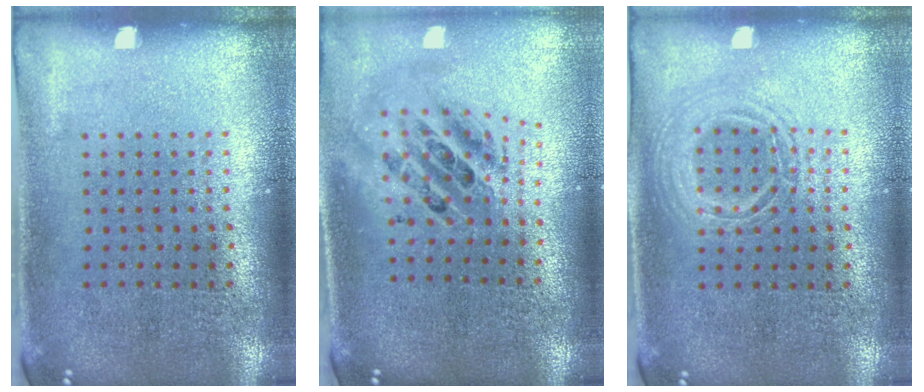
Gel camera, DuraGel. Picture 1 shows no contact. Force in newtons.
{"total": 2.1, "press": 1.6, "slide": 1.4}
{"total": 1.2, "press": 1.2, "slide": 0.1}